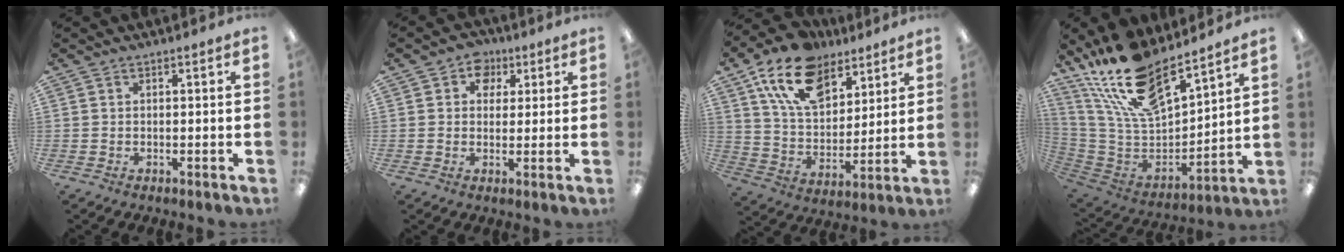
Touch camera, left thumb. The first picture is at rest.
{"total": 5.5, "force": [2.5, 4.6, 1.7], "torque": [-0.016, -0.006, 0.040]}
{"total": 17.8, "force": [10.9, 10.5, 9.3], "torque": [-0.173, -0.038, 0.200]}
{"total": 21.5, "force": [16.8, 7.9, 10.8], "torque": [-0.216, -0.102, 0.304]}